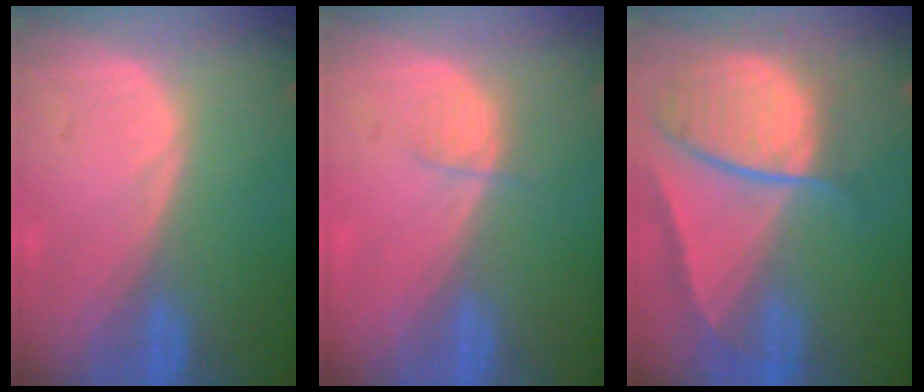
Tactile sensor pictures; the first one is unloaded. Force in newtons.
{"total": 1.9, "press": 1.7, "slide": 0.8}
{"total": 10.2, "press": 8.6, "slide": 5.4}